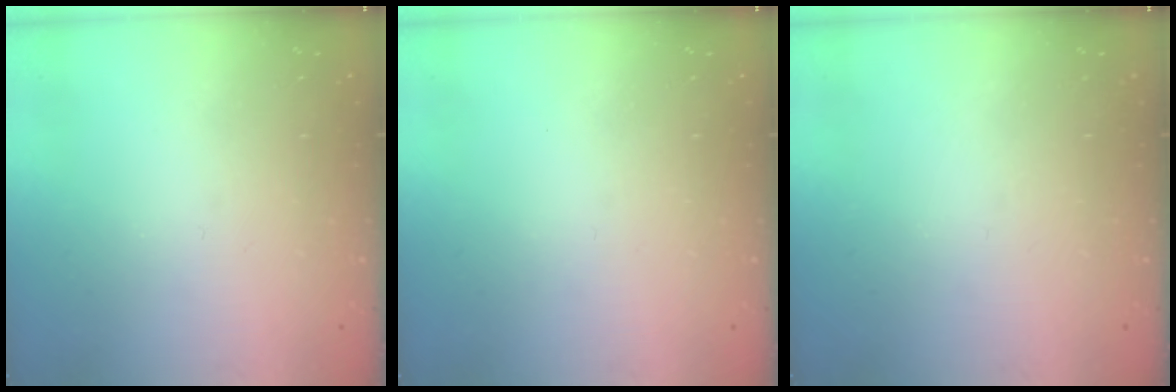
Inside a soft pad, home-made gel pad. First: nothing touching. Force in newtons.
{"total": 0.0}
{"total": 0.0}